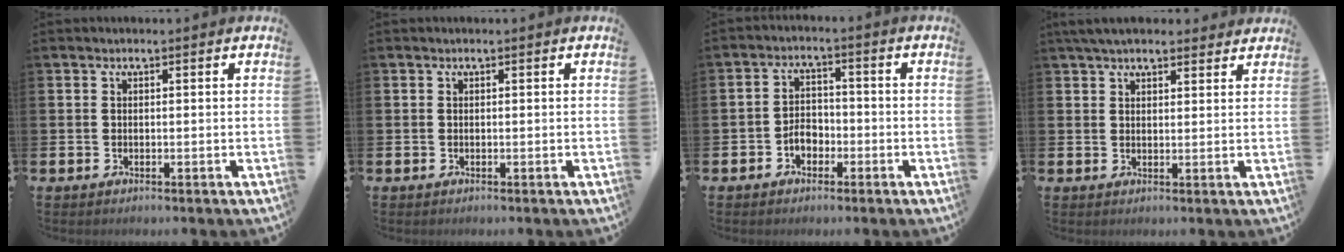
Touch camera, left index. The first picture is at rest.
{"total": 0.0}
{"total": 3.2, "force": [-1.7, 2.2, 1.6], "torque": [-0.025, 0.004, -0.037]}
{"total": 4.3, "force": [3.9, 1.3, 1.4], "torque": [-0.032, -0.008, 0.072]}